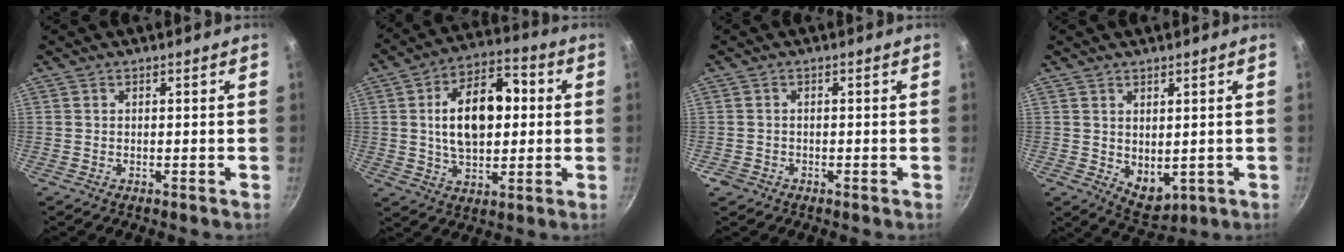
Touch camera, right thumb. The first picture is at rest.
{"total": 16.1, "force": [1.8, 9.3, 12.9], "torque": [-0.187, 0.017, 0.024]}
{"total": 1.4, "force": [-0.9, 1.1, 0.1], "torque": [0.001, 0.004, -0.018]}
{"total": 5.4, "force": [-0.3, 3.3, 4.3], "torque": [-0.052, -0.007, 0.018]}